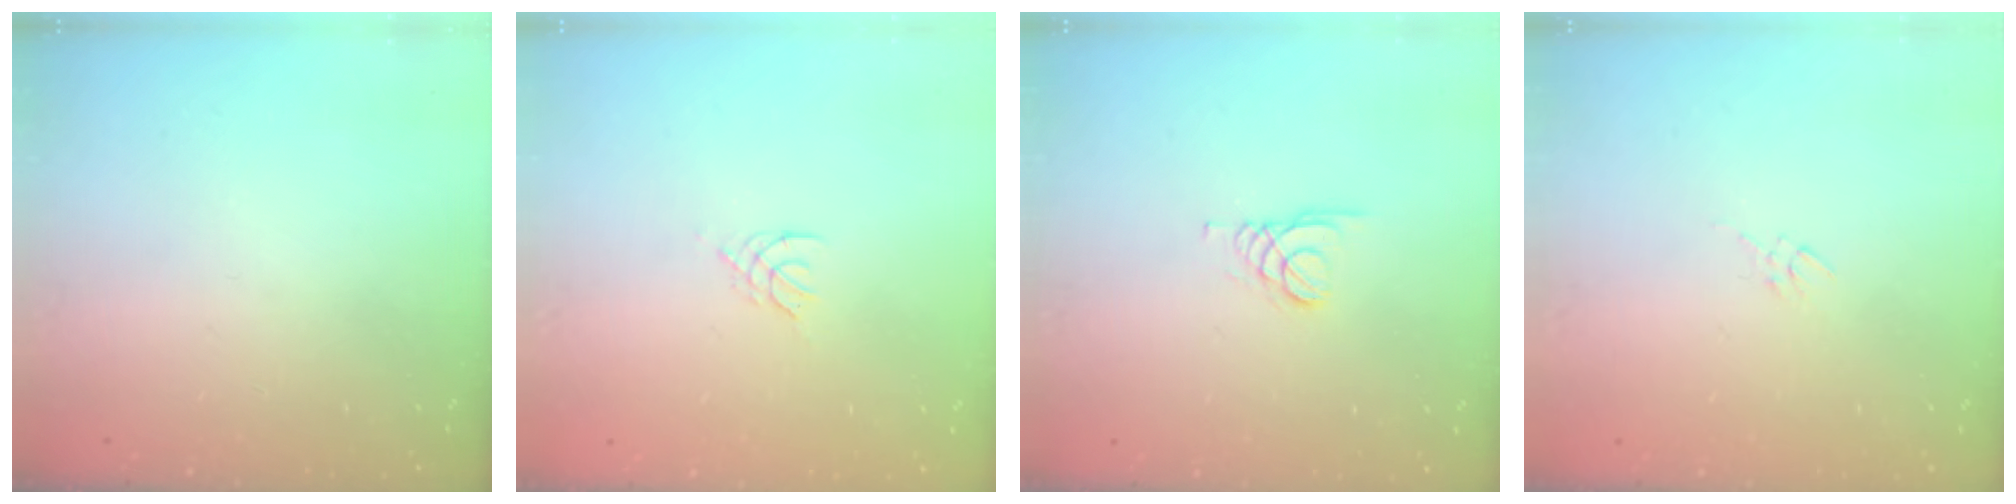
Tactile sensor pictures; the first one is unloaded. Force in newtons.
{"total": 2.0, "press": 1.9, "slide": 0.4}
{"total": 1.6, "press": 1.5, "slide": 0.2}
{"total": 2.7, "press": 2.7, "slide": 0.5}